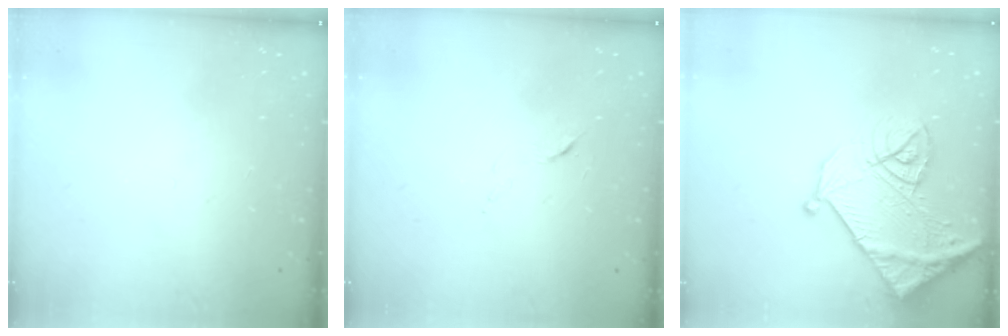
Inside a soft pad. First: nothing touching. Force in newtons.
{"total": 5.5, "press": 5.5, "slide": 0.5}
{"total": 17.4, "press": 17.3, "slide": 1.8}